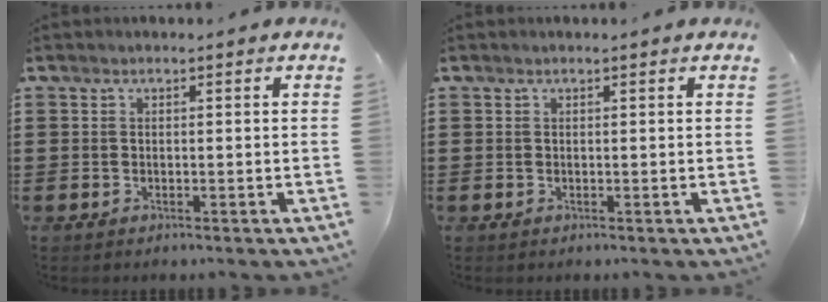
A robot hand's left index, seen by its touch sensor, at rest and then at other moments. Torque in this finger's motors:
{"motor_torque": [0.90, -0.17, -0.05, -0.01]}